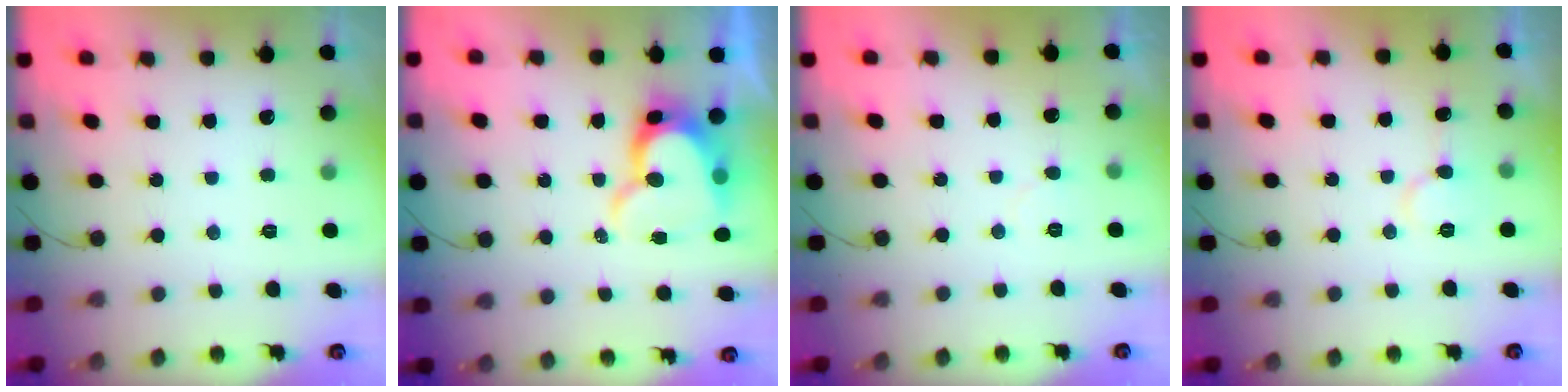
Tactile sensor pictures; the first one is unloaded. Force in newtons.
{"total": 12.5, "press": 12.5, "slide": 1.2}
{"total": 3.1, "press": 3.1, "slide": 0.2}
{"total": 6.6, "press": 6.6, "slide": 0.5}